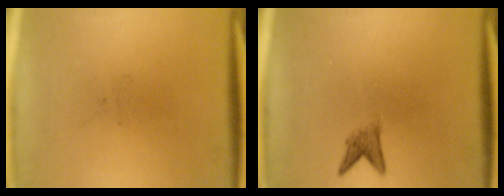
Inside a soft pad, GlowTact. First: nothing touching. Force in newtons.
{"total": 1.8}